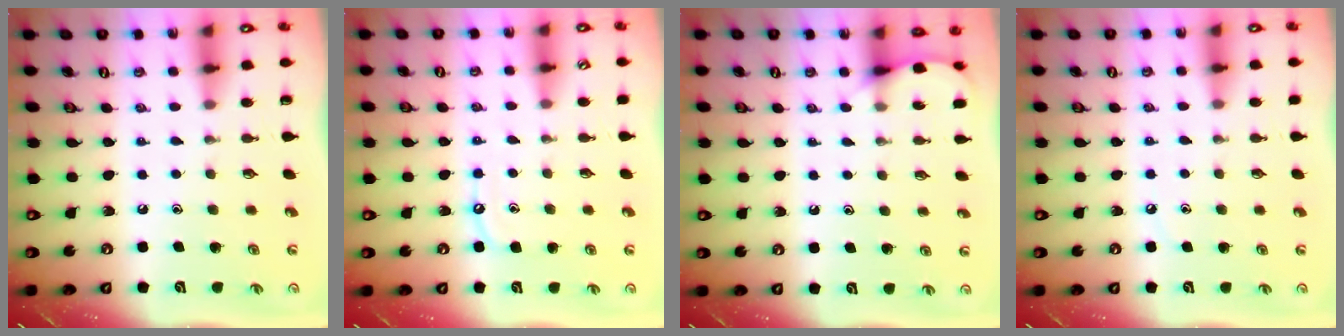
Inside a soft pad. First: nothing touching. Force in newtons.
{"total": 5.6, "press": 5.6, "slide": 0.6}
{"total": 5.4, "press": 5.3, "slide": 0.5}
{"total": 4.5, "press": 4.5, "slide": 0.8}